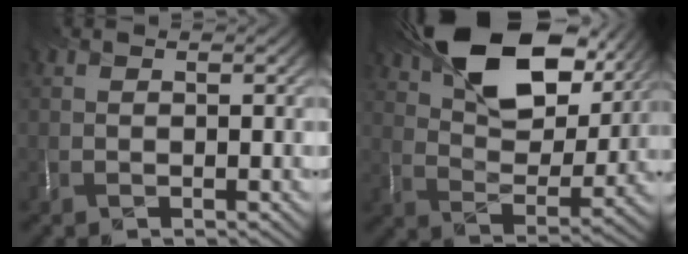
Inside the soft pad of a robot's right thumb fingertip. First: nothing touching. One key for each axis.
{"total": 16.3, "fx": 9.9, "fy": 8.1, "fz": 10.2, "tx": -0.177, "ty": 0.006, "tz": 0.157}